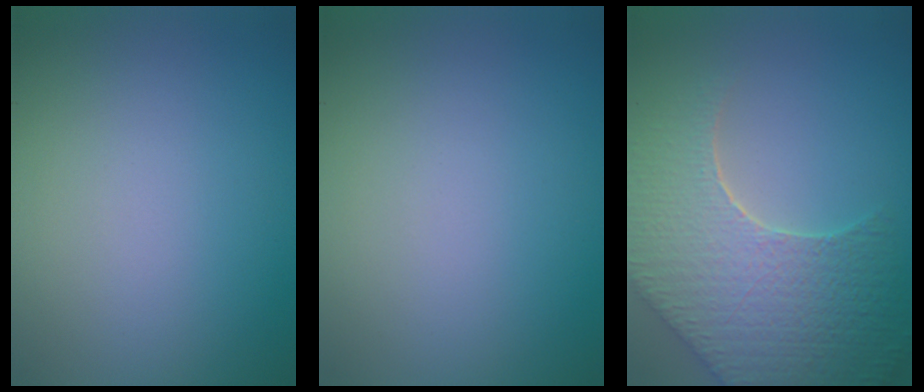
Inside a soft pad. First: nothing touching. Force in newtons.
{"total": 0.0}
{"total": 9.1, "press": 6.4, "slide": 6.5}